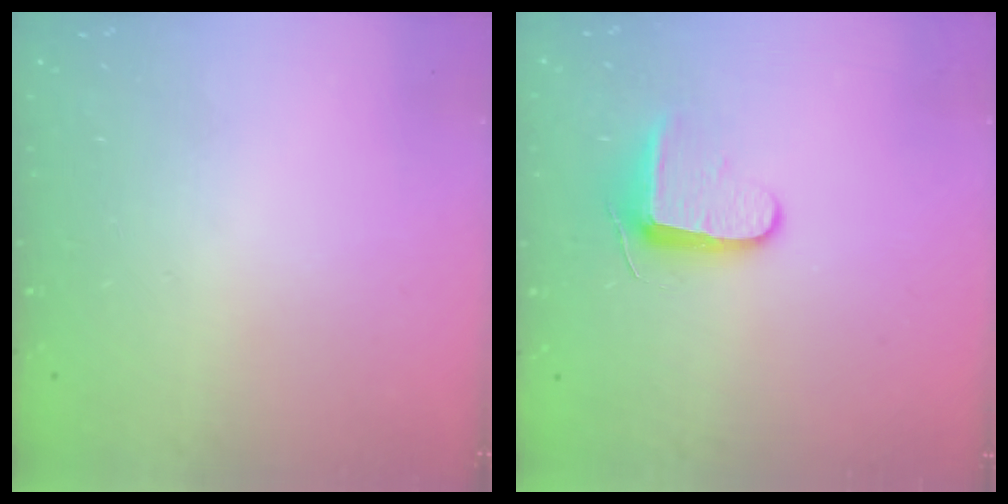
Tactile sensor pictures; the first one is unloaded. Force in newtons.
{"total": 9.1, "press": 9.0, "slide": 1.0}